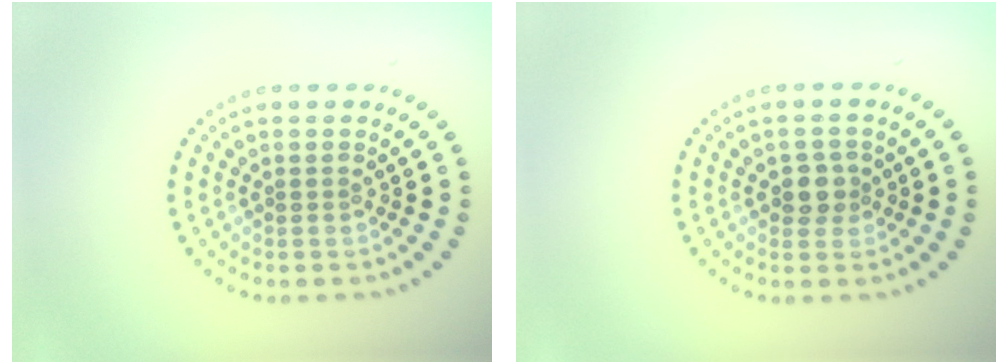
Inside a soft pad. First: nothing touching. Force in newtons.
{"total": 2.0, "press": 1.8, "slide": 0.9}